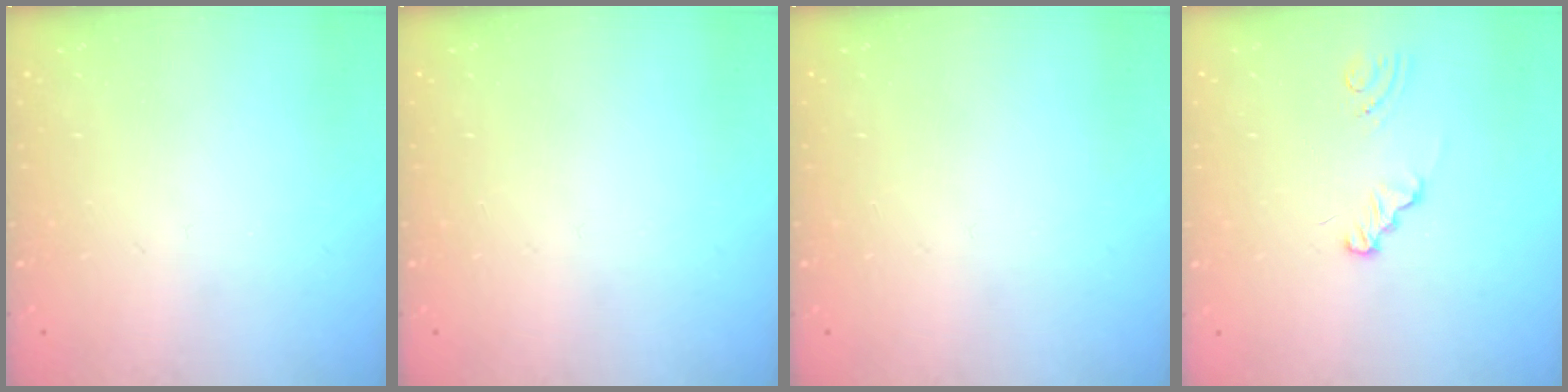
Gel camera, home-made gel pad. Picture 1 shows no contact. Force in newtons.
{"total": 0.0}
{"total": 0.0}
{"total": 1.2, "press": 1.2, "slide": 0.1}